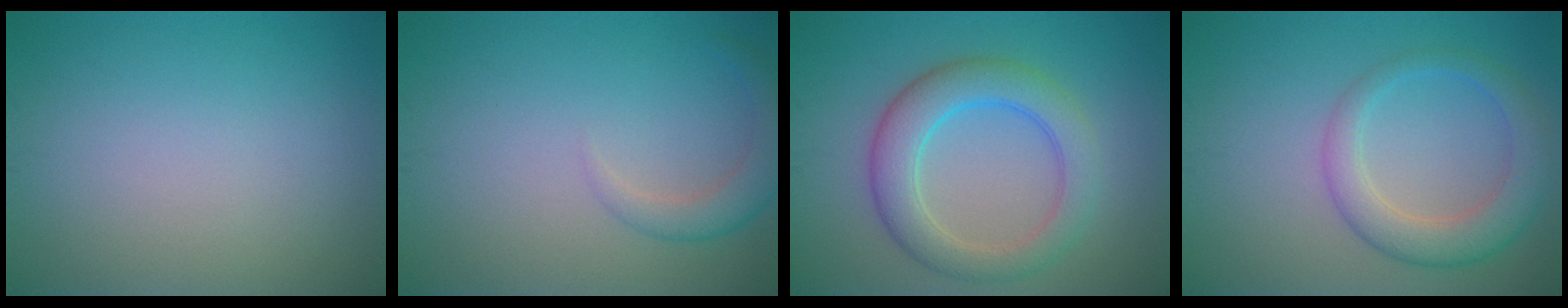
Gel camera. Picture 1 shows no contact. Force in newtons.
{"total": 2.6, "press": 2.5, "slide": 0.2}
{"total": 5.6, "press": 5.5, "slide": 0.2}
{"total": 4.3, "press": 4.3, "slide": 0.2}